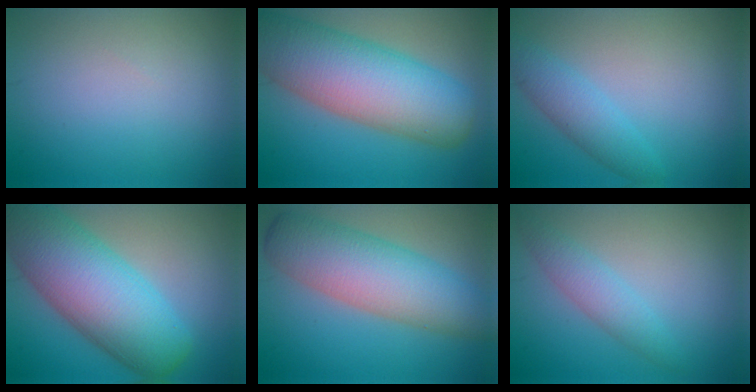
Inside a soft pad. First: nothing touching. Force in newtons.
{"total": 11.3, "press": 11.3, "slide": 0.6}
{"total": 3.0, "press": 3.0, "slide": 0.1}
{"total": 11.8, "press": 11.8, "slide": 0.4}
{"total": 8.3, "press": 8.3, "slide": 0.2}
{"total": 2.5, "press": 2.5, "slide": 0.1}